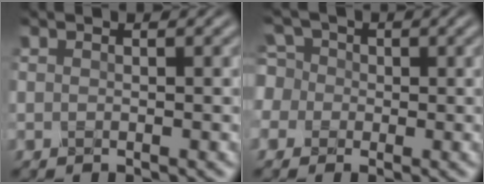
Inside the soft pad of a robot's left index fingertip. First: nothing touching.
{"total": 5.4, "force": [0.4, 5.0, 2.0], "torque": [-0.048, 0.037, -0.030]}